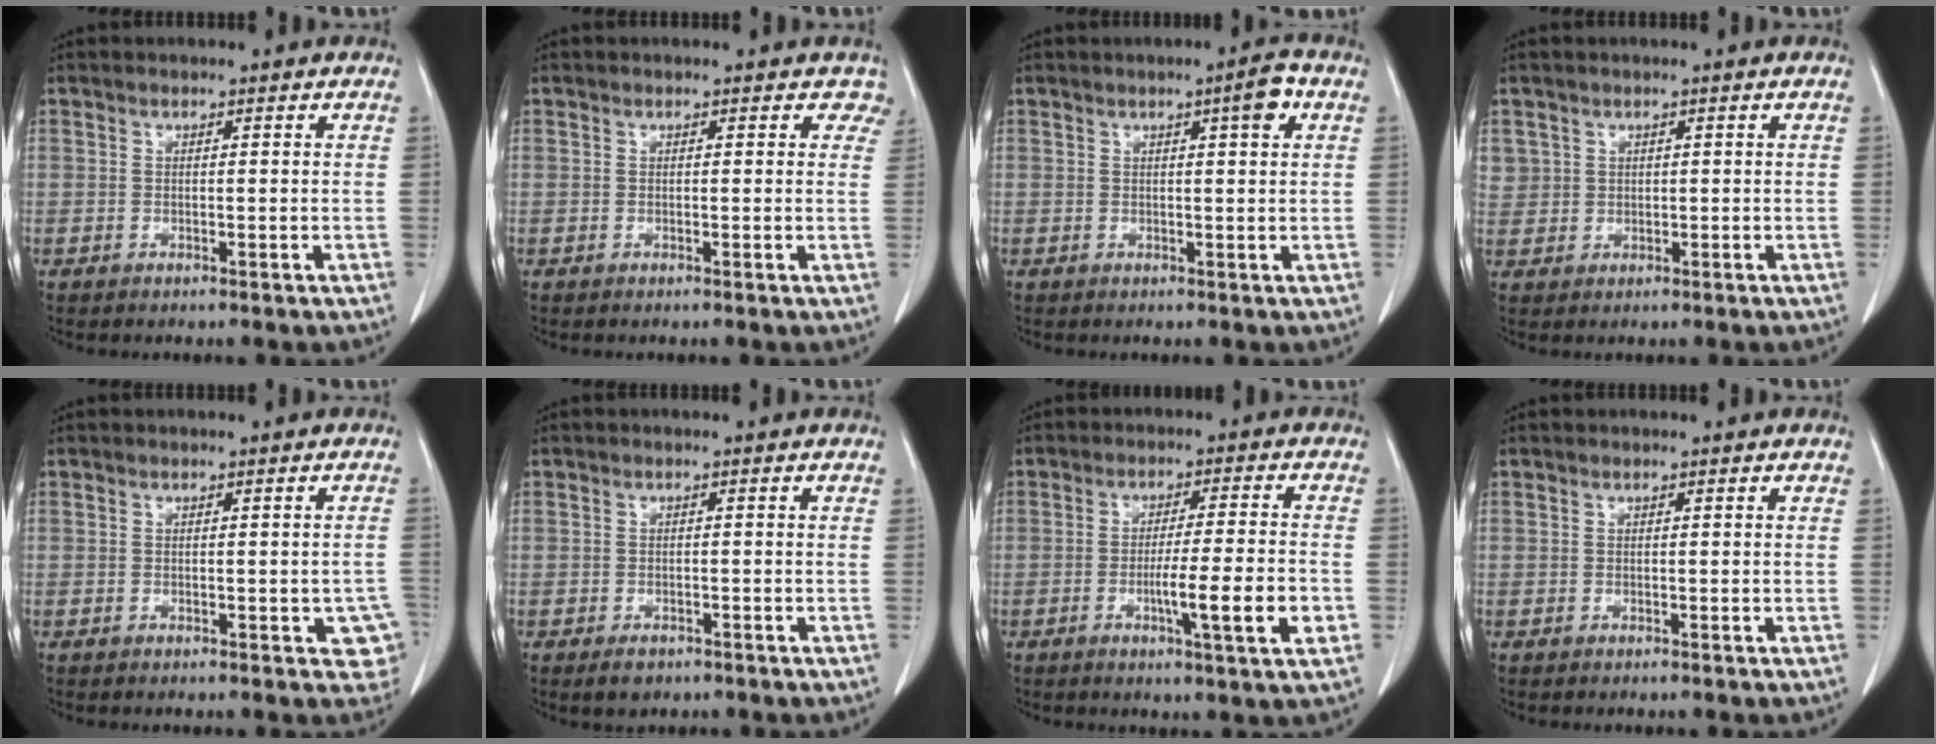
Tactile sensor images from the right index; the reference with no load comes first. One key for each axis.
{"total": 2.1, "fx": 1.6, "fy": 1.4, "fz": 0.1, "tx": 0.022, "ty": -0.004, "tz": -0.002}
{"total": 3.5, "fx": 1.4, "fy": 0.3, "fz": 3.1, "tx": -0.043, "ty": 0.004, "tz": 0.019}
{"total": 2.6, "fx": 1.0, "fy": 2.4, "fz": 0.2, "tx": 0.012, "ty": 0.005, "tz": 0.019}
{"total": 4.6, "fx": -1.4, "fy": 1.9, "fz": 4.0, "tx": -0.024, "ty": 0.004, "tz": -0.015}
{"total": 2.1, "fx": -1.4, "fy": 1.3, "fz": 1.0, "tx": -0.015, "ty": 0.000, "tz": -0.012}
{"total": 9.4, "fx": -2.7, "fy": -0.3, "fz": 9.0, "tx": -0.139, "ty": -0.014, "tz": -0.045}
{"total": 0.0}